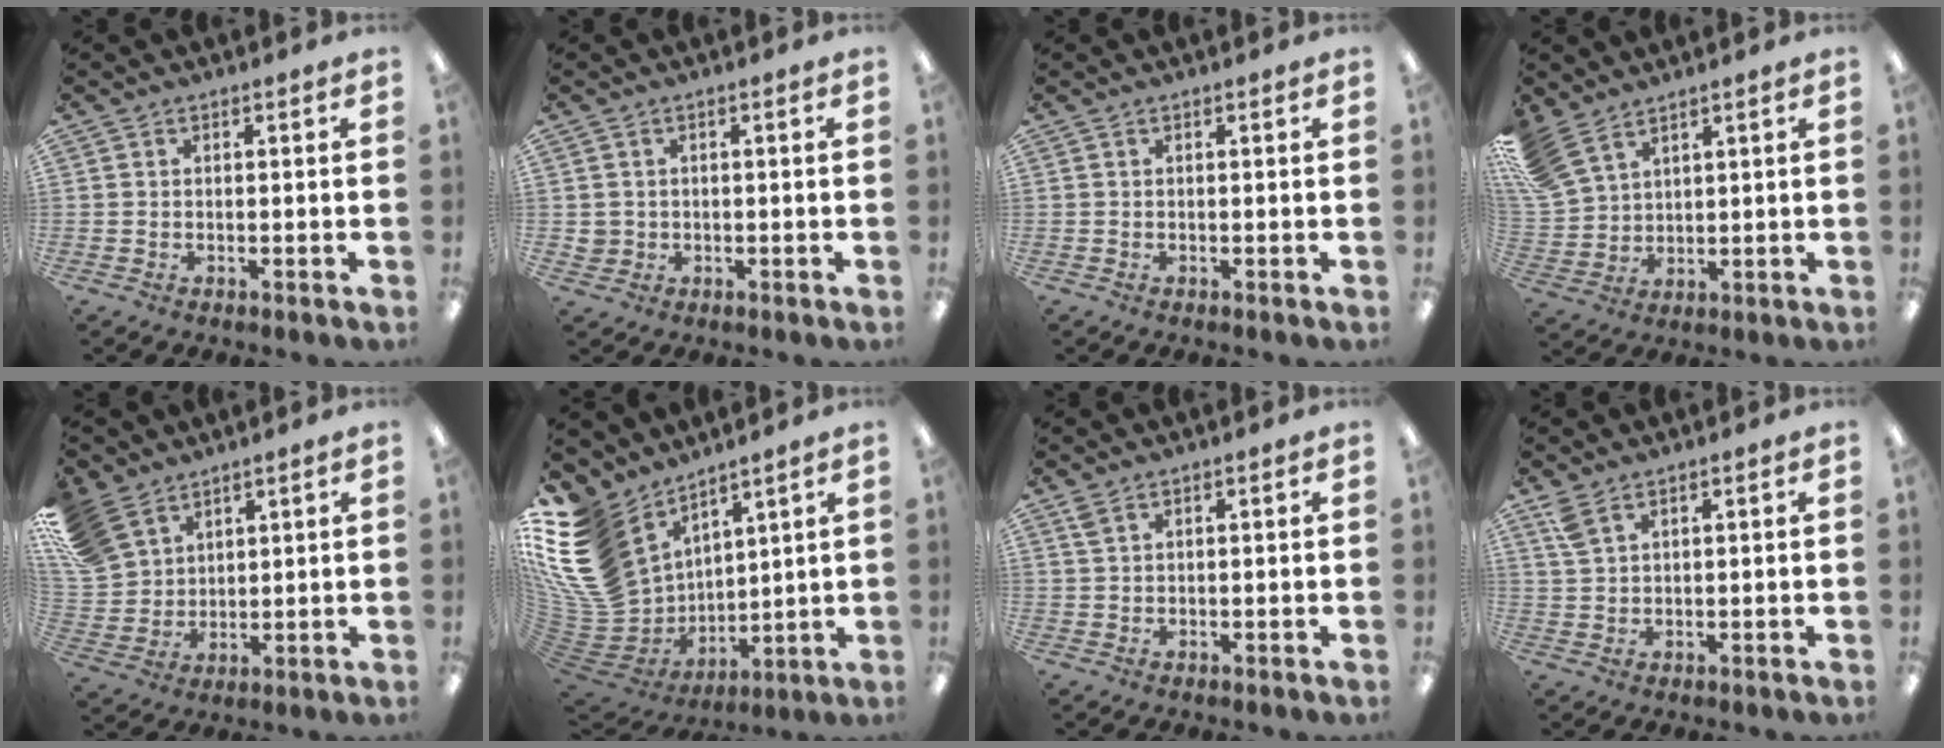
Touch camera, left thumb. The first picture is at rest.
{"total": 2.2, "force": [0.0, 2.2, 0.1], "torque": [-0.005, 0.003, -0.002]}
{"total": 0.0}
{"total": 9.8, "force": [7.2, 5.2, 4.0], "torque": [-0.109, -0.019, 0.144]}
{"total": 11.7, "force": [8.0, 7.6, 3.8], "torque": [-0.098, -0.030, 0.161]}
{"total": 20.0, "force": [9.0, 14.4, 10.6], "torque": [-0.260, -0.062, 0.173]}
{"total": 1.7, "force": [1.2, 0.7, 1.0], "torque": [-0.023, 0.000, 0.022]}
{"total": 4.1, "force": [2.6, 1.7, 2.6], "torque": [-0.057, -0.001, 0.049]}